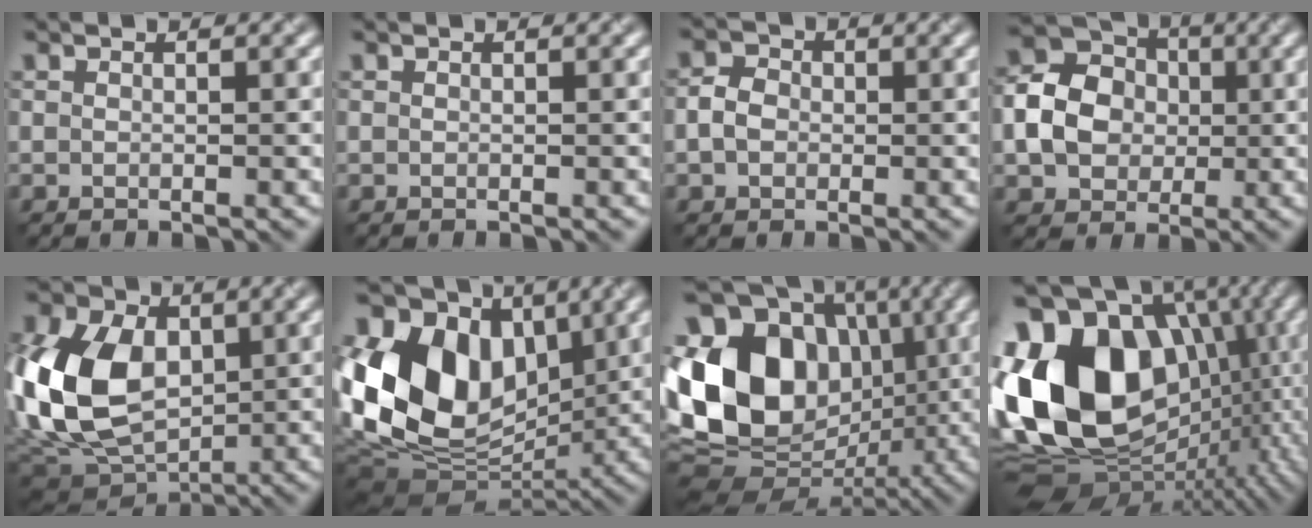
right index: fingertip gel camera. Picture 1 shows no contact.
{"total": 0.0}
{"total": 1.9, "force": [-0.2, 1.7, 1.0], "torque": [-0.021, 0.008, -0.013]}
{"total": 6.1, "force": [-0.2, 5.2, 3.2], "torque": [-0.063, 0.012, -0.014]}
{"total": 12.6, "force": [1.0, 8.8, 8.9], "torque": [-0.223, 0.004, 0.002]}
{"total": 15.2, "force": [2.8, 10.8, 10.3], "torque": [-0.203, 0.019, 0.041]}
{"total": 15.1, "force": [1.4, 12.1, 8.9], "torque": [-0.179, 0.022, -0.002]}
{"total": 19.8, "force": [1.9, 15.2, 12.6], "torque": [-0.267, -0.002, 0.055]}